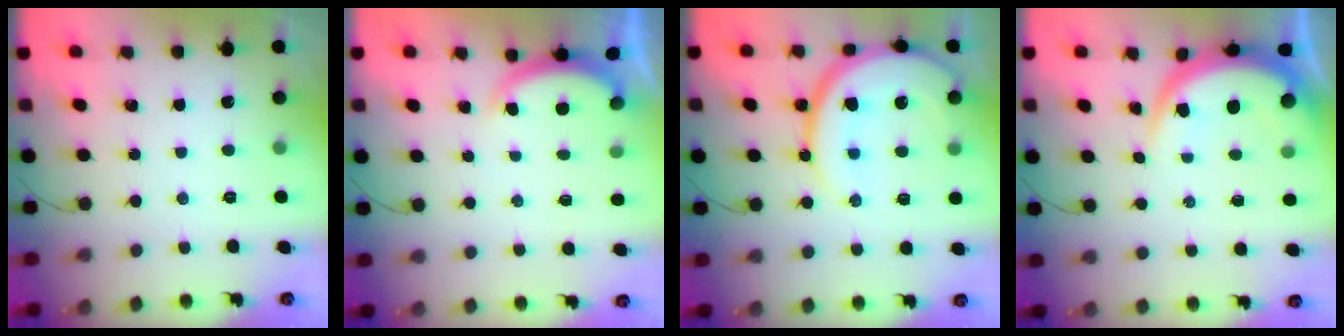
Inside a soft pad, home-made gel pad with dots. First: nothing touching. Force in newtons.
{"total": 2.2, "press": 2.2, "slide": 0.5}
{"total": 17.3, "press": 17.3, "slide": 1.5}
{"total": 8.2, "press": 8.1, "slide": 1.0}